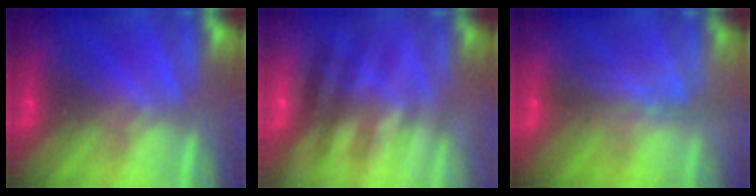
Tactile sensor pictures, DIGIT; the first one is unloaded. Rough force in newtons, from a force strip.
{"total": 2.4}
{"total": 2.4}